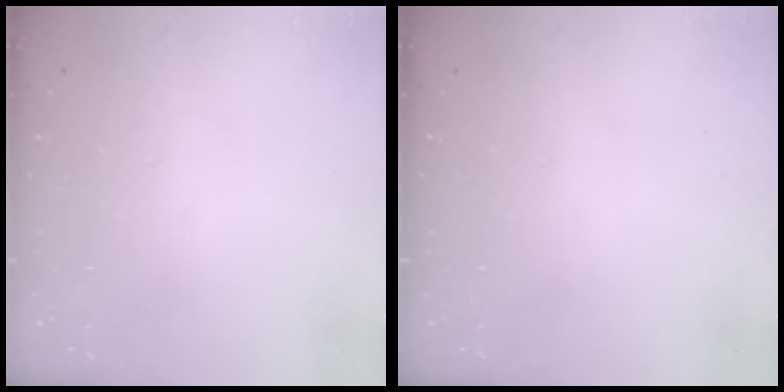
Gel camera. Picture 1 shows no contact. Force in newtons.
{"total": 0.0}